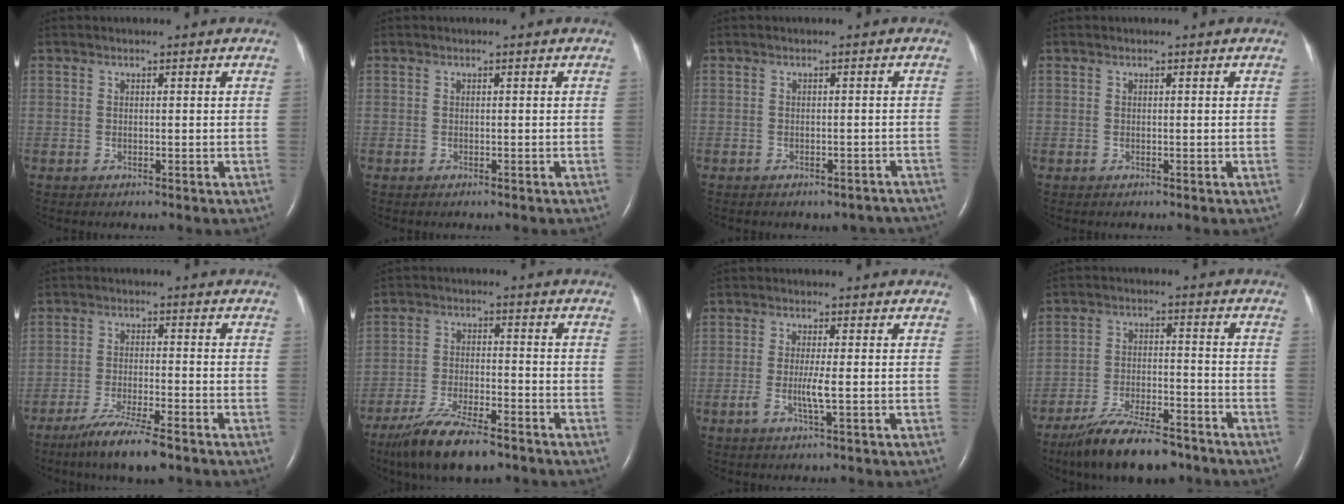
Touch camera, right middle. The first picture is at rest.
{"total": 1.0, "force": [-0.9, 0.2, 0.5], "torque": [-0.008, -0.002, -0.010]}
{"total": 6.3, "force": [-5.5, 2.7, 1.5], "torque": [-0.013, 0.010, -0.052]}
{"total": 0.0}
{"total": 8.4, "force": [-5.9, 0.6, 5.8], "torque": [-0.112, -0.022, -0.102]}
{"total": 11.4, "force": [-8.5, 2.5, 7.1], "torque": [-0.131, -0.026, -0.149]}
{"total": 3.1, "force": [-0.7, -0.1, 3.1], "torque": [-0.065, -0.006, -0.014]}
{"total": 12.7, "force": [-10.1, 3.2, 7.1], "torque": [-0.124, -0.012, -0.171]}